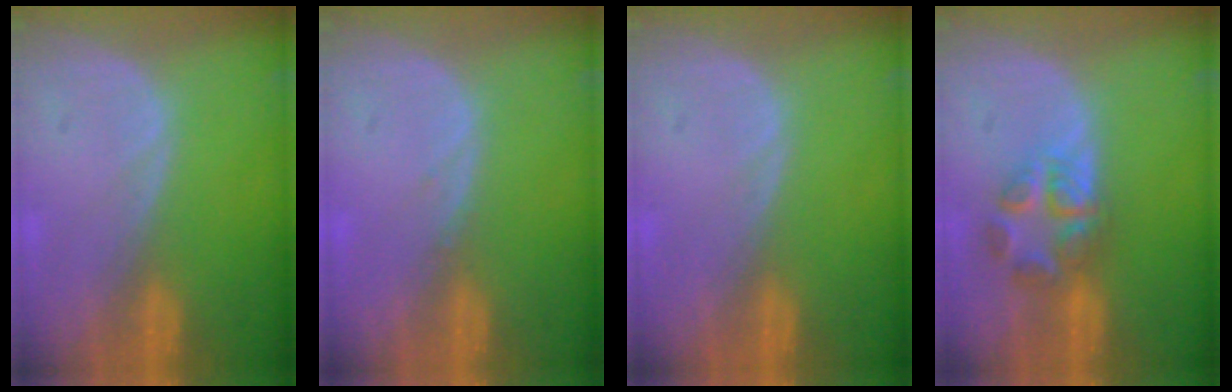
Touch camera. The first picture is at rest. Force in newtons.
{"total": 0.5, "press": 0.5, "slide": 0.2}
{"total": 0.0}
{"total": 5.5, "press": 5.4, "slide": 1.1}